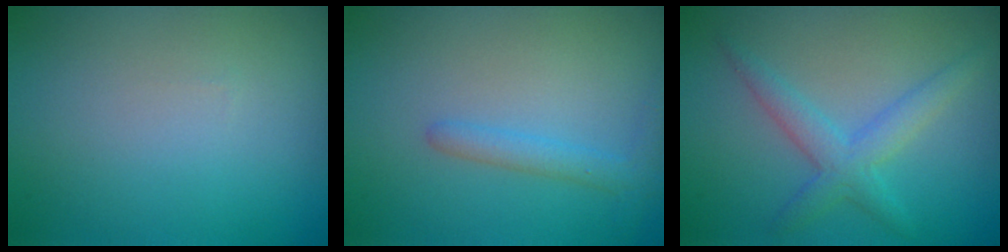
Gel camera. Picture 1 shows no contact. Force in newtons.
{"total": 2.0, "press": 2.0, "slide": 0.2}
{"total": 3.0, "press": 3.0, "slide": 0.1}